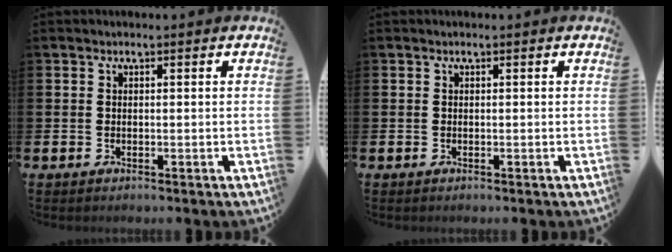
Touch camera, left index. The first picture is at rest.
{"total": 0.0}